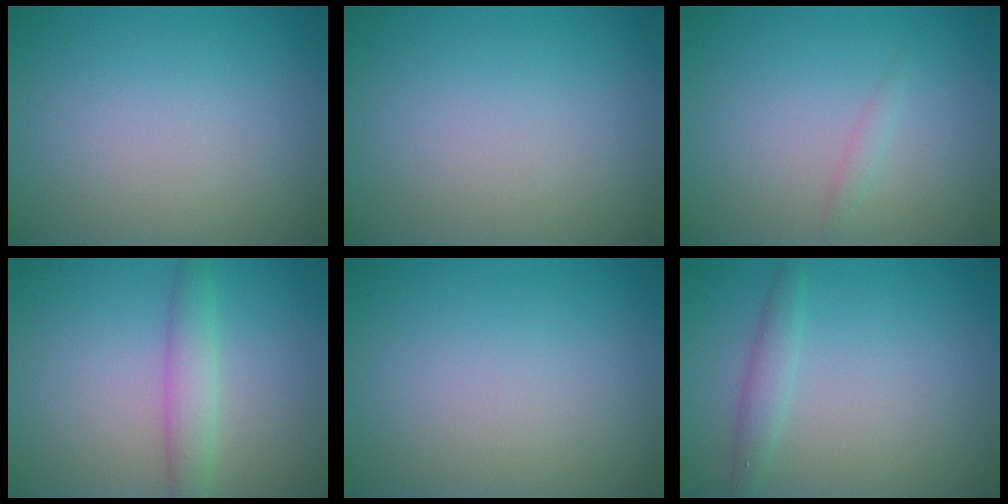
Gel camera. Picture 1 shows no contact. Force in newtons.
{"total": 0.0}
{"total": 0.7, "press": 0.7, "slide": 0.1}
{"total": 2.6, "press": 2.6, "slide": 0.1}
{"total": 0.0}
{"total": 1.6, "press": 1.6, "slide": 0.0}